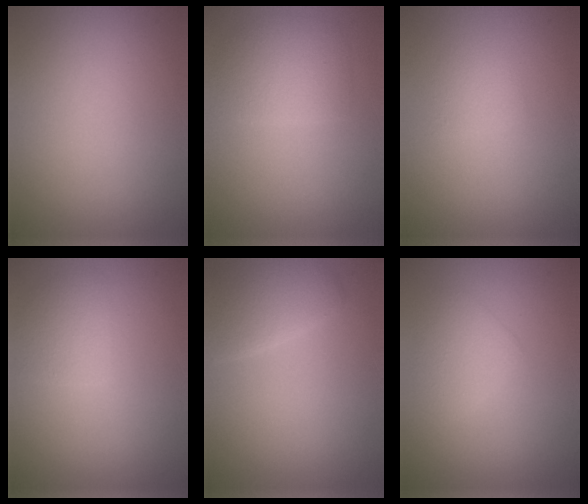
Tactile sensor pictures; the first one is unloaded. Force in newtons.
{"total": 2.9, "press": 2.9, "slide": 0.1}
{"total": 1.1, "press": 1.0, "slide": 0.1}
{"total": 2.1, "press": 2.1, "slide": 0.0}
{"total": 2.8, "press": 2.8, "slide": 0.2}
{"total": 1.8, "press": 1.8, "slide": 0.1}